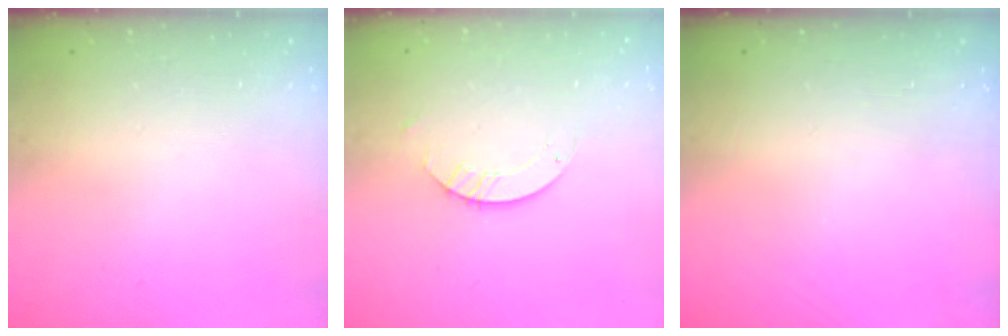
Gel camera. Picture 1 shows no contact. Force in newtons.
{"total": 3.2, "press": 3.2, "slide": 0.3}
{"total": 0.0}